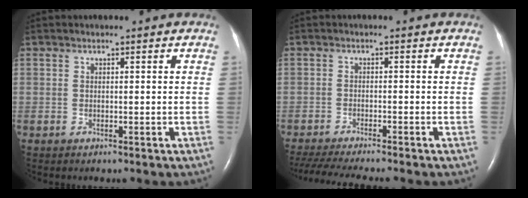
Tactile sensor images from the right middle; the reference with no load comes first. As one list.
[{"total": 10.1, "force": [-9.0, -0.1, 4.7], "torque": [-0.071, -0.018, -0.144]}]